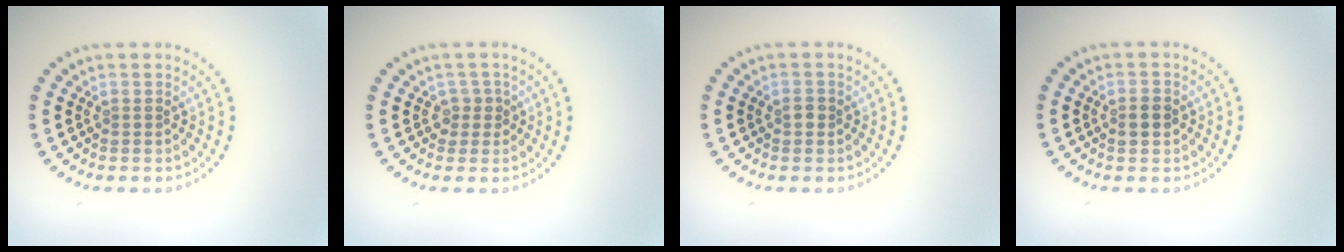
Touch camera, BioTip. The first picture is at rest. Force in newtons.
{"total": 1.5, "press": 1.1, "slide": 1.0}
{"total": 0.8, "press": 0.8, "slide": 0.1}
{"total": 1.9, "press": 1.9, "slide": 0.1}